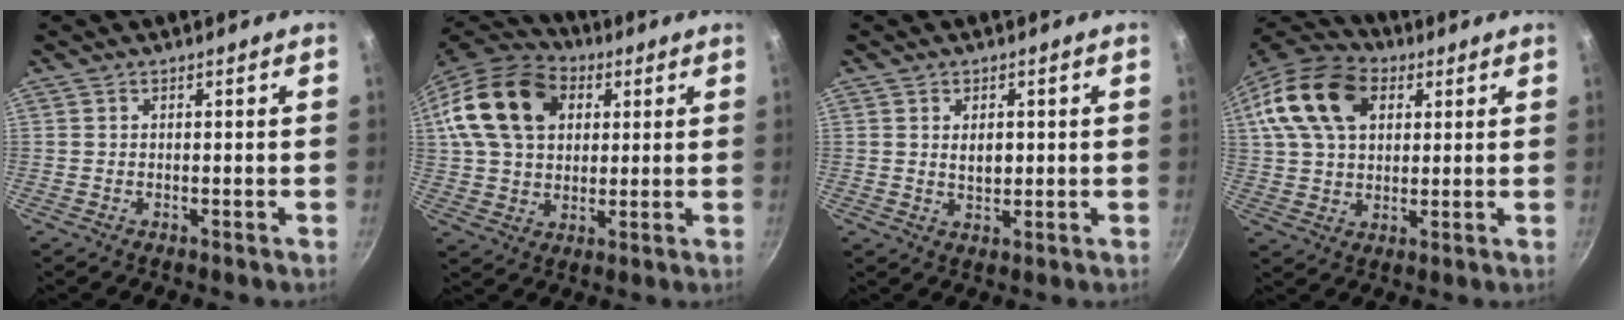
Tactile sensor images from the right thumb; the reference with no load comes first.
{"total": 20.3, "force": [6.0, 14.5, 12.8], "torque": [-0.224, 0.016, 0.099]}
{"total": 3.5, "force": [0.7, 2.2, 2.7], "torque": [-0.035, -0.006, 0.014]}
{"total": 18.1, "force": [6.2, 12.2, 11.8], "torque": [-0.214, 0.013, 0.102]}